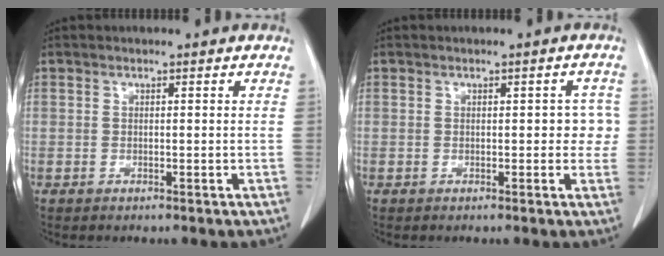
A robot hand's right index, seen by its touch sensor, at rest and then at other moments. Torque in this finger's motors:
{"motor_torque": [0.28, -0.14, 0.10, 0.03]}